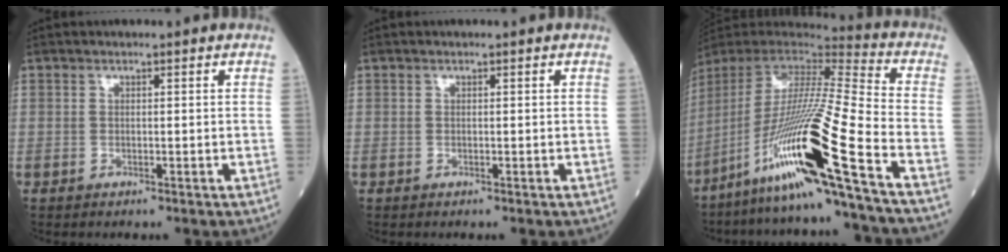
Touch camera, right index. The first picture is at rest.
{"total": 0.0}
{"total": 23.6, "force": [-12.4, -1.5, 20.0], "torque": [-0.399, -0.043, -0.236]}